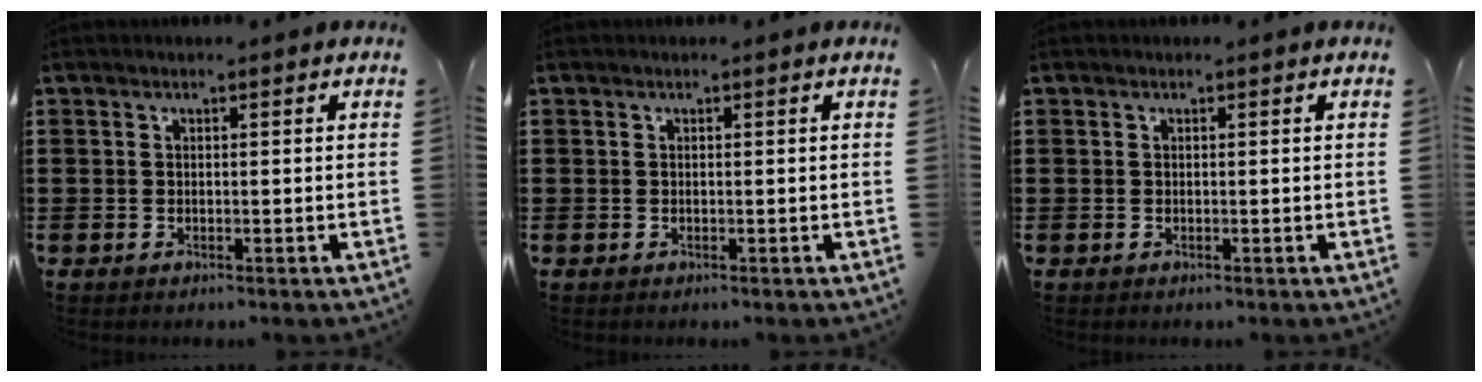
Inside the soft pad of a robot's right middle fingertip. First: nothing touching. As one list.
[{"total": 0.0}, {"total": 0.0}]